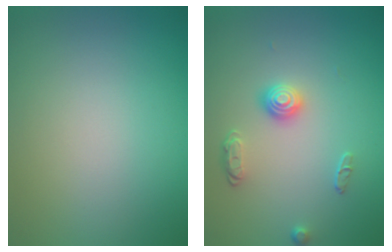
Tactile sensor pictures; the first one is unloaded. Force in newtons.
{"total": 2.1, "press": 1.6, "slide": 1.4}